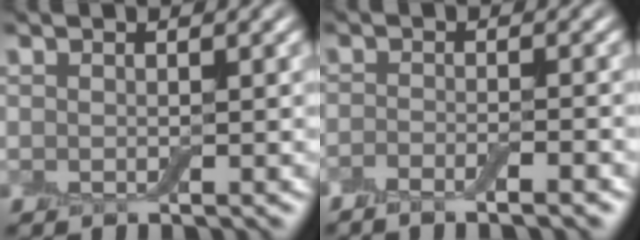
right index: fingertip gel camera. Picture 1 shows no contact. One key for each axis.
{"total": 3.1, "fx": -2.1, "fy": 0.5, "fz": 2.2, "tx": -0.038, "ty": 0.004, "tz": -0.040}